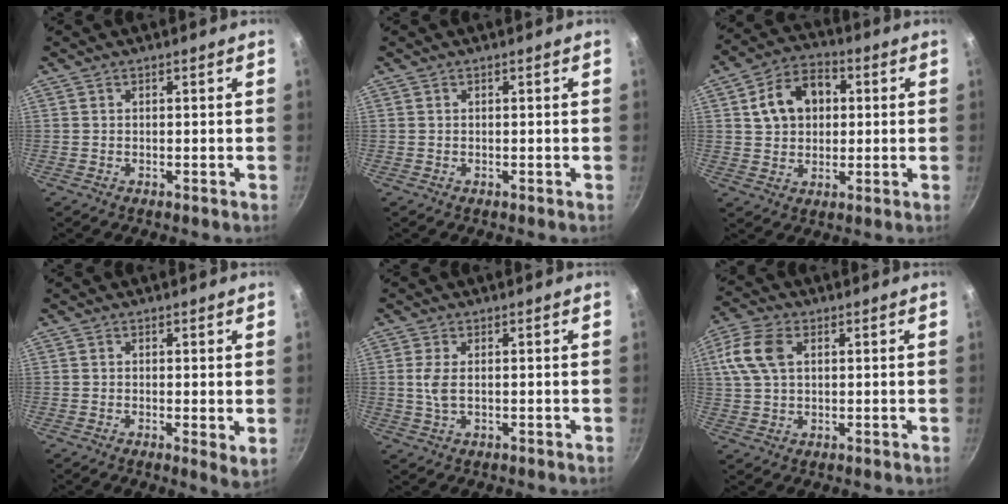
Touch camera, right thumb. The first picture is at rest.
{"total": 0.0}
{"total": 11.3, "force": [2.5, 8.4, 7.1], "torque": [-0.095, 0.018, 0.032]}
{"total": 3.2, "force": [0.3, 1.1, 3.0], "torque": [-0.041, -0.012, 0.003]}
{"total": 3.4, "force": [0.3, 1.6, 2.9], "torque": [-0.065, -0.001, 0.007]}
{"total": 9.1, "force": [2.5, 5.7, 6.6], "torque": [-0.139, 0.011, 0.041]}